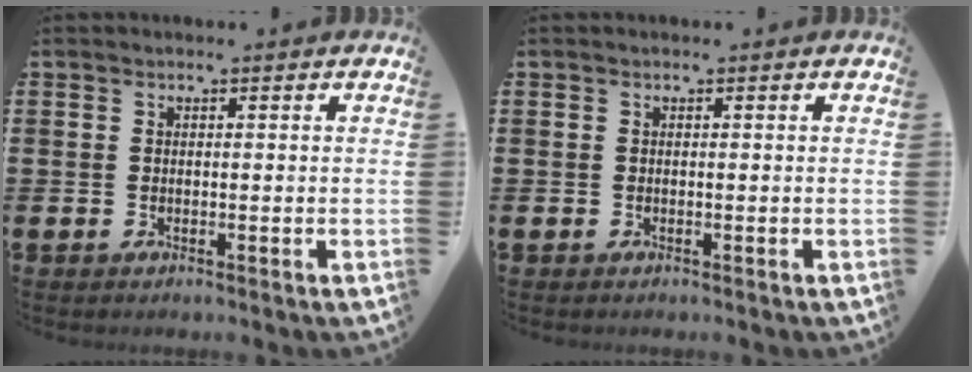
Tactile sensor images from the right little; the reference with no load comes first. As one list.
[{"total": 0.0}]